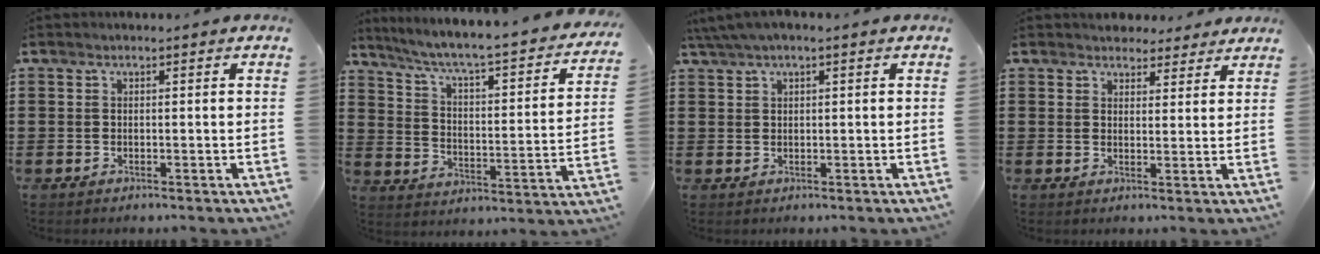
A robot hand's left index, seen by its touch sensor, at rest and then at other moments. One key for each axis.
{"total": 4.6, "fx": 3.6, "fy": 0.2, "fz": 2.9, "tx": -0.075, "ty": -0.041, "tz": 0.050}
{"total": 1.9, "fx": 1.1, "fy": 0.3, "fz": 1.5, "tx": -0.030, "ty": 0.003, "tz": 0.021}
{"total": 3.5, "fx": 3.2, "fy": 1.4, "fz": 0.3, "tx": -0.017, "ty": -0.001, "tz": 0.062}